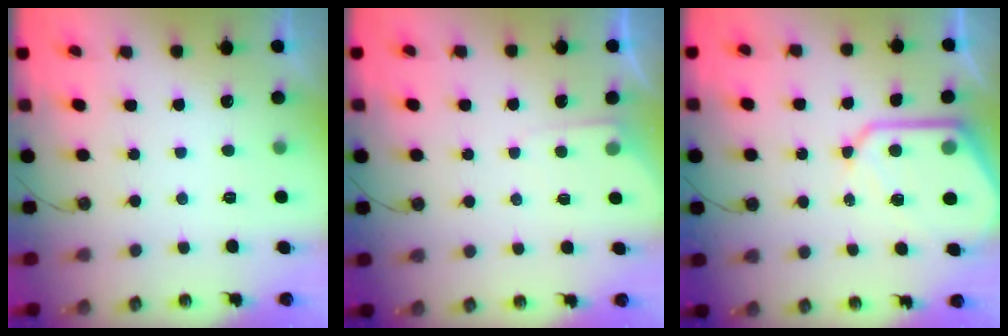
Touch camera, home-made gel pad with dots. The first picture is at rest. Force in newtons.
{"total": 3.9, "press": 3.8, "slide": 0.4}
{"total": 13.0, "press": 12.9, "slide": 1.3}